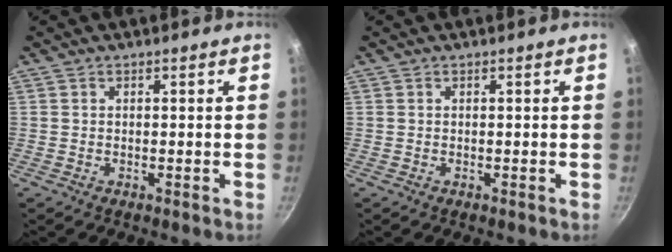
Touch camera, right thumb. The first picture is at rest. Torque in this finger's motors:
{"motor_torque": [0.00, 0.00, 0.18, -0.02, 0.03]}